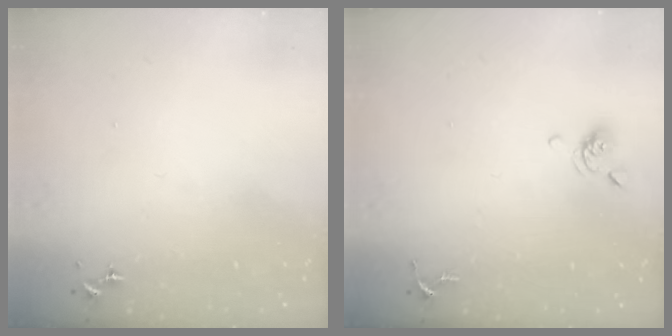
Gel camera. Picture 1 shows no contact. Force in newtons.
{"total": 6.0, "press": 5.9, "slide": 1.2}